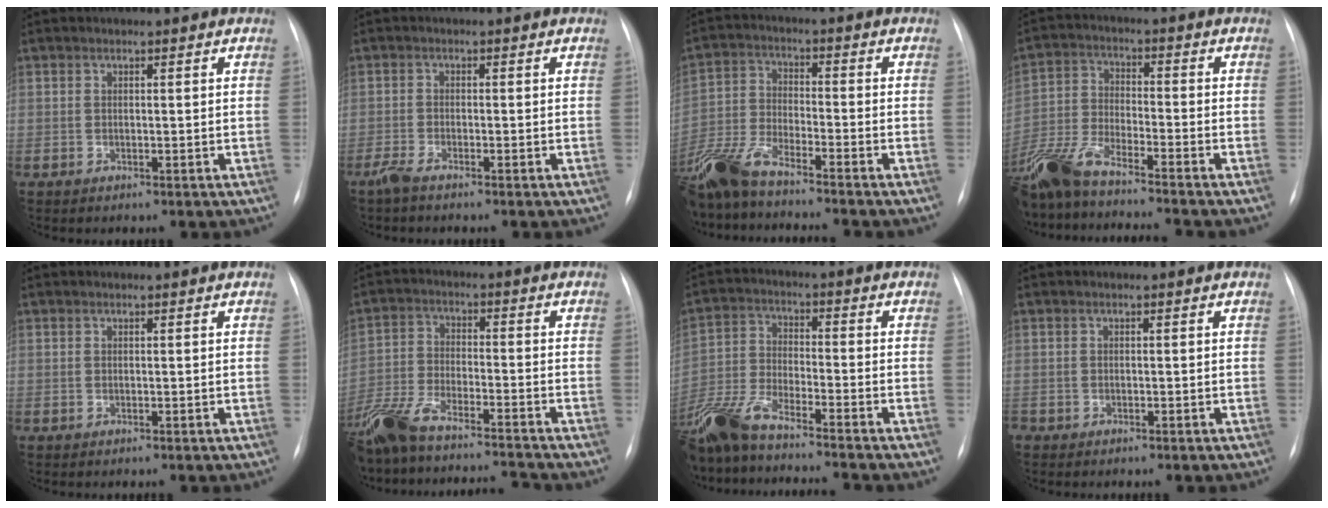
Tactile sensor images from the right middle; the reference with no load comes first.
{"total": 2.1, "force": [-1.8, 0.1, 1.1], "torque": [-0.034, -0.006, -0.039]}
{"total": 11.7, "force": [-10.1, 1.1, 5.9], "torque": [-0.132, -0.018, -0.196]}
{"total": 13.6, "force": [-11.9, 0.7, 6.6], "torque": [-0.144, -0.013, -0.221]}
{"total": 0.0}
{"total": 14.3, "force": [-13.0, 1.1, 5.9], "torque": [-0.123, 0.007, -0.229]}
{"total": 14.5, "force": [-12.6, 0.9, 7.0], "torque": [-0.153, -0.012, -0.235]}
{"total": 0.5, "force": [-0.4, 0.3, 0.1], "torque": [-0.001, 0.002, -0.008]}